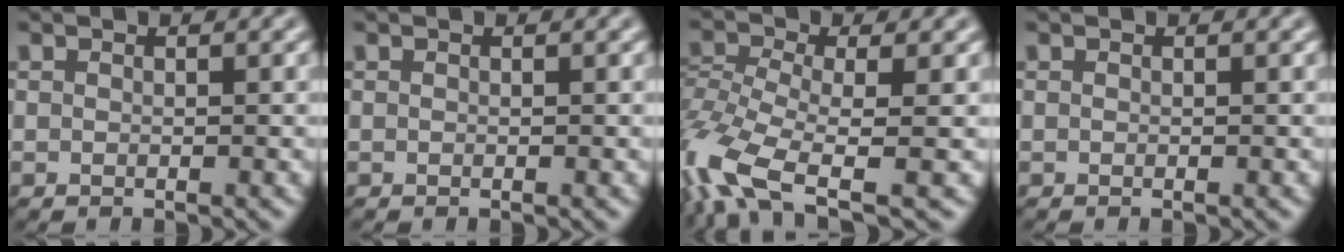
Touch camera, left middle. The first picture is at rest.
{"total": 0.0}
{"total": 8.4, "force": [-4.4, 3.2, 6.4], "torque": [-0.140, -0.008, -0.098]}
{"total": 0.0}